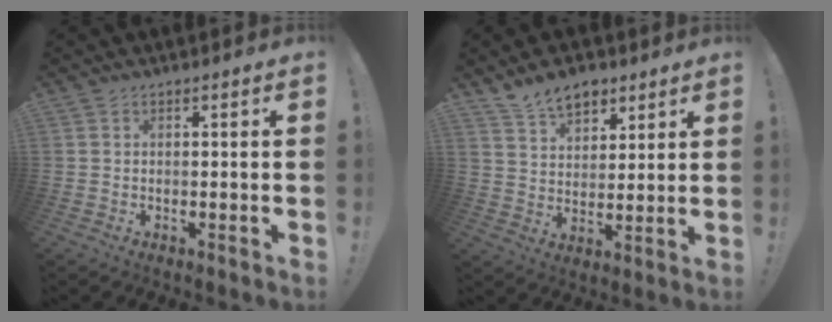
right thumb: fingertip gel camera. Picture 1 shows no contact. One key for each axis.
{"total": 9.3, "fx": 6.6, "fy": 5.4, "fz": 3.8, "tx": -0.065, "ty": -0.032, "tz": 0.126}